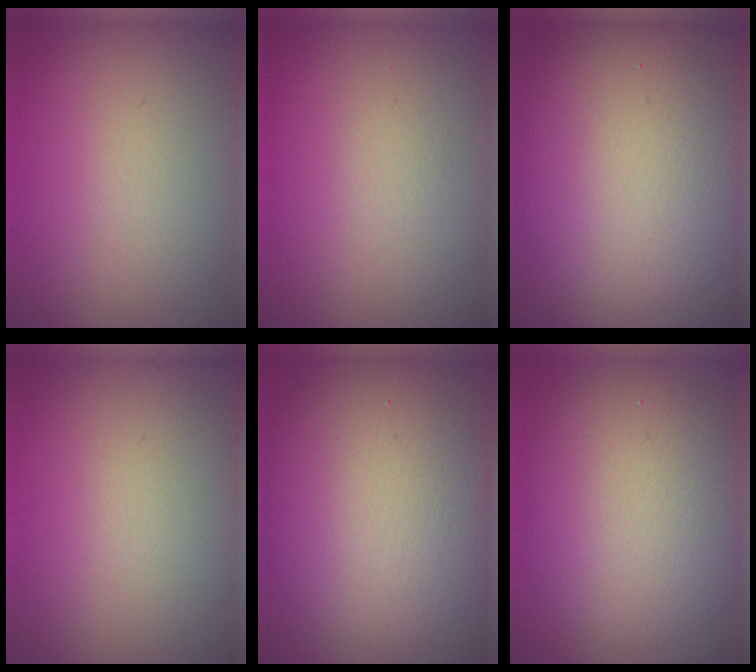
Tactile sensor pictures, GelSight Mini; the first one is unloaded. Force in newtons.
{"total": 0.0}
{"total": 19.8, "press": 19.7, "slide": 1.1}
{"total": 0.0}
{"total": 13.7, "press": 13.7, "slide": 0.7}
{"total": 9.3, "press": 9.3, "slide": 0.3}